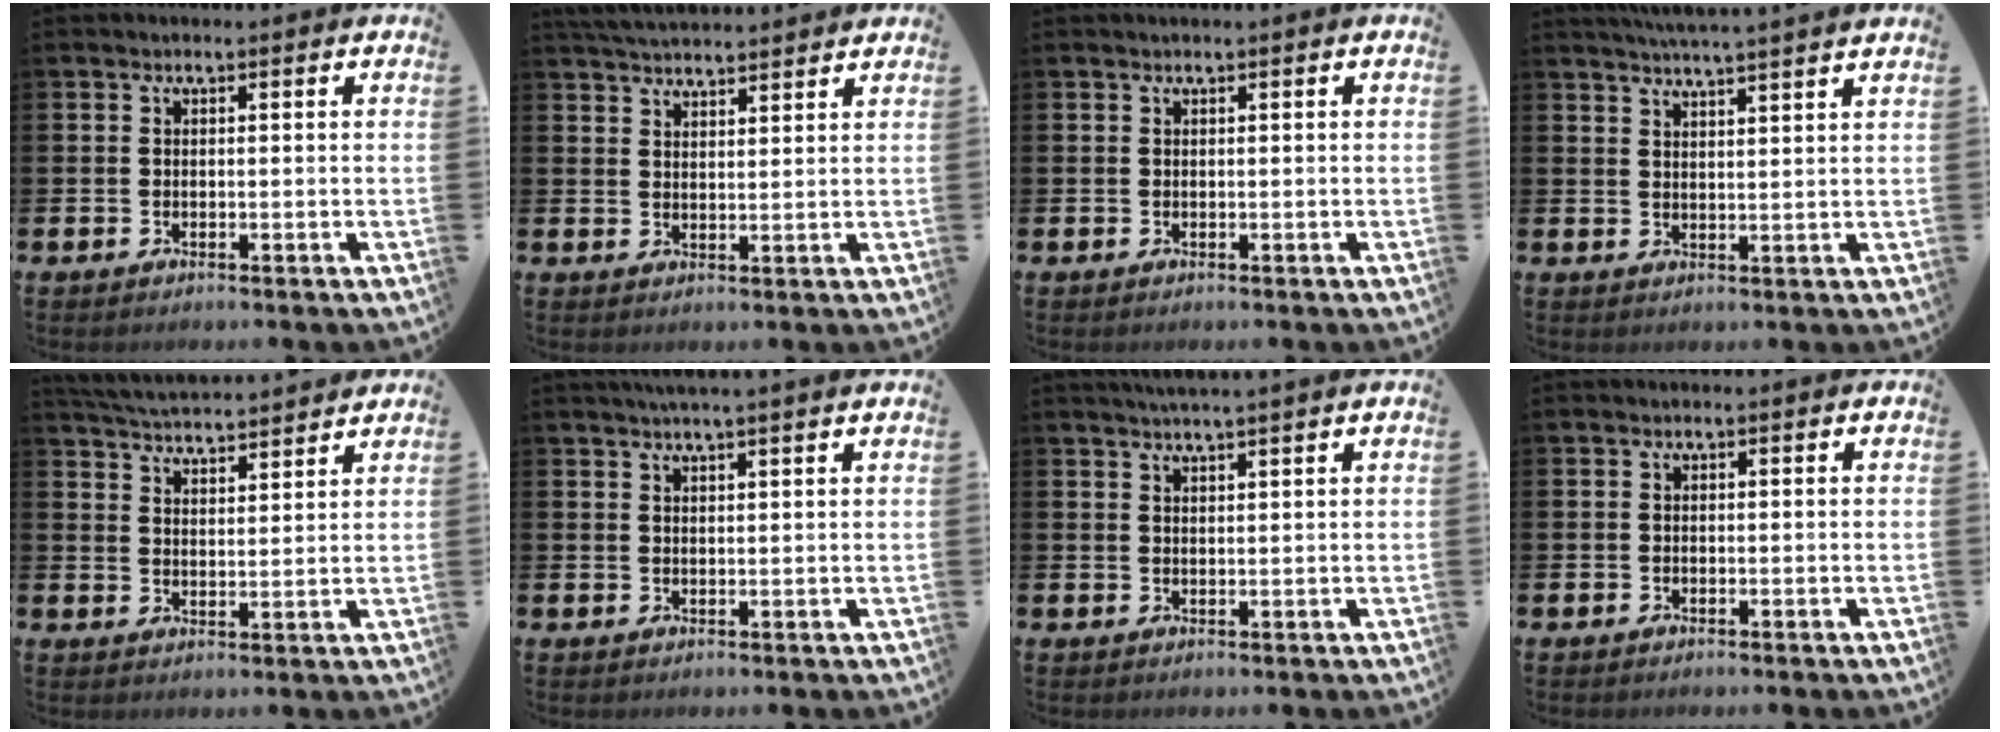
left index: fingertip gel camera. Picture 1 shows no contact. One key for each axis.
{"total": 4.2, "fx": 4.2, "fy": 0.2, "fz": 0.4, "tx": -0.014, "ty": -0.019, "tz": 0.078}
{"total": 0.0}
{"total": 4.3, "fx": 4.1, "fy": -1.0, "fz": 0.6, "tx": -0.024, "ty": -0.018, "tz": 0.075}
{"total": 4.9, "fx": 4.9, "fy": 0.1, "fz": 0.3, "tx": -0.024, "ty": -0.032, "tz": 0.087}
{"total": 2.2, "fx": 2.1, "fy": -0.5, "fz": 0.6, "tx": -0.017, "ty": -0.004, "tz": 0.040}
{"total": 2.3, "fx": 2.1, "fy": -0.6, "fz": 0.5, "tx": -0.015, "ty": -0.005, "tz": 0.041}
{"total": 0.0}